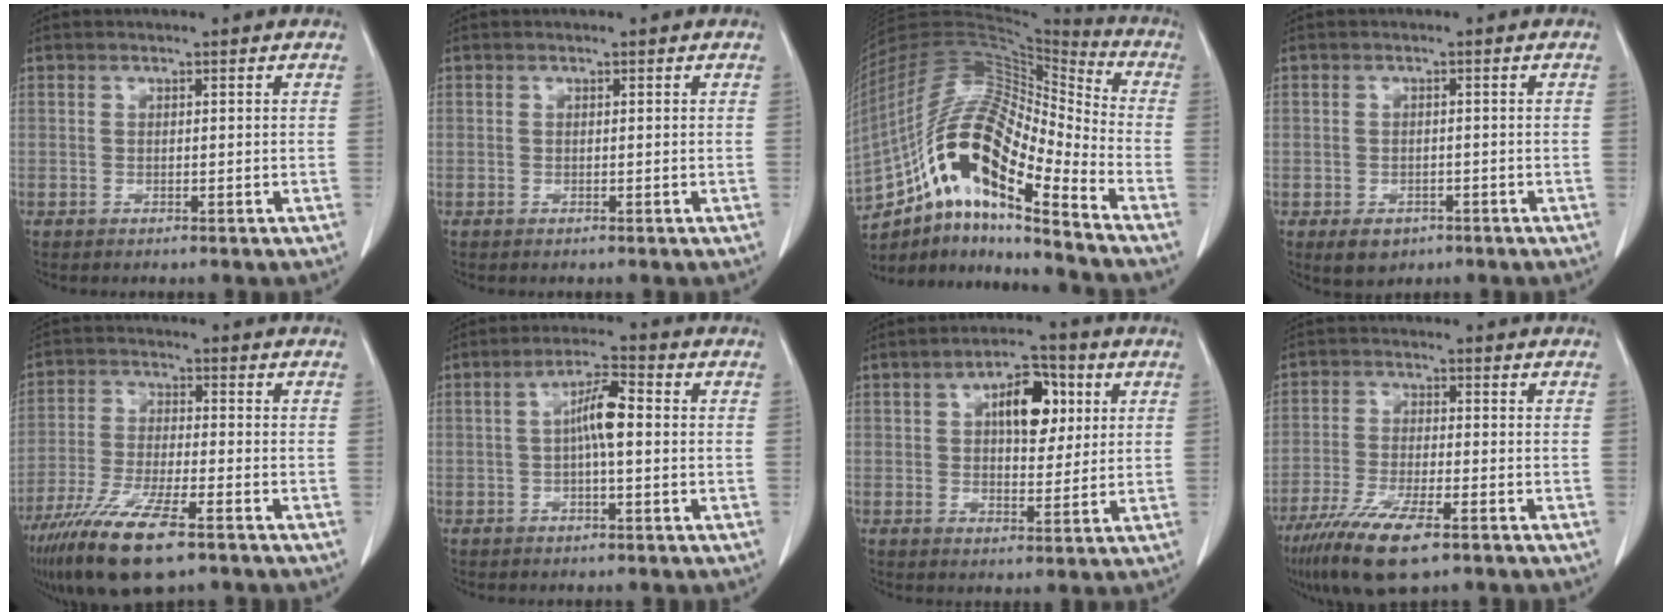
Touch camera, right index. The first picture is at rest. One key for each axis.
{"total": 0.0}
{"total": 20.1, "fx": -11.5, "fy": 4.1, "fz": 16.0, "tx": -0.323, "ty": 0.017, "tz": -0.203}
{"total": 3.5, "fx": -1.8, "fy": 2.6, "fz": 1.4, "tx": -0.018, "ty": 0.001, "tz": -0.016}
{"total": 12.5, "fx": -8.2, "fy": 2.1, "fz": 9.3, "tx": -0.180, "ty": -0.030, "tz": -0.142}
{"total": 5.7, "fx": 0.1, "fy": 1.0, "fz": 5.6, "tx": -0.103, "ty": 0.017, "tz": -0.001}
{"total": 8.7, "fx": 2.6, "fy": 4.2, "fz": 7.1, "tx": -0.106, "ty": 0.019, "tz": 0.040}
{"total": 10.2, "fx": -6.5, "fy": 2.0, "fz": 7.6, "tx": -0.142, "ty": -0.023, "tz": -0.110}